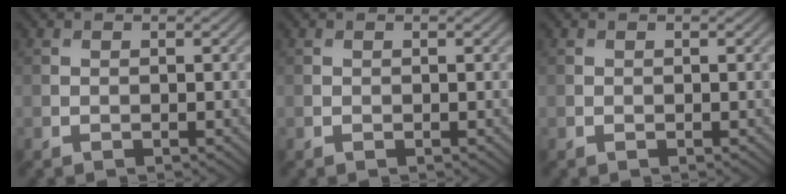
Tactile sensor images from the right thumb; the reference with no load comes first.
{"total": 0.0}
{"total": 0.0}